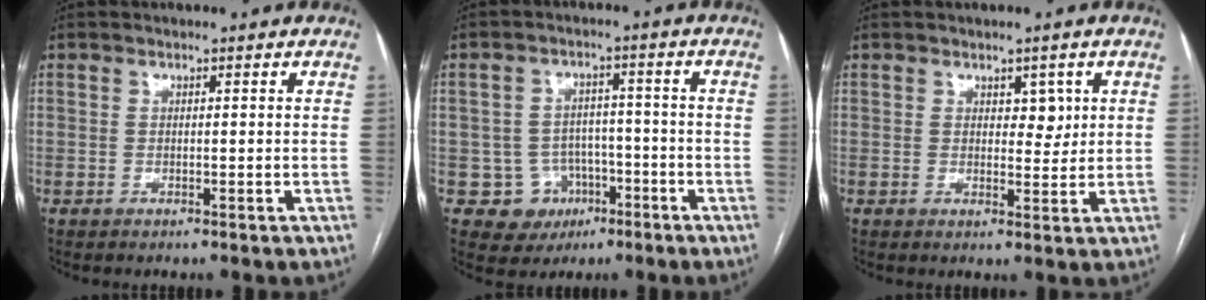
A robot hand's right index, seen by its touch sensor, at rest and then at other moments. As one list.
[{"total": 6.7, "force": [-2.6, 6.1, 0.8], "torque": [-0.002, 0.015, -0.032]}, {"total": 2.8, "force": [1.2, 1.6, 1.9], "torque": [-0.018, -0.002, 0.016]}]